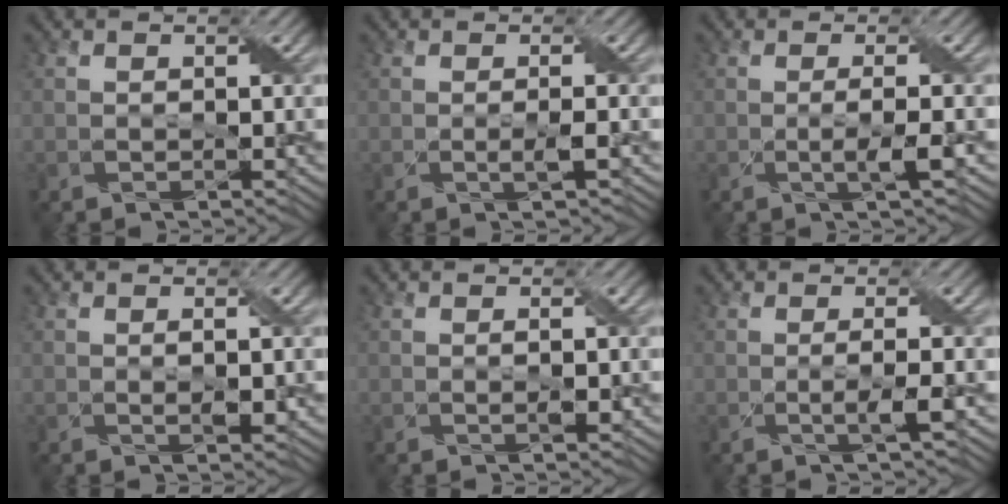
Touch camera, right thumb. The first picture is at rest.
{"total": 1.4, "force": [-0.2, 0.0, 1.4], "torque": [-0.030, 0.002, -0.005]}
{"total": 2.6, "force": [-0.4, 0.2, 2.5], "torque": [-0.047, 0.004, -0.012]}
{"total": 1.3, "force": [0.0, 0.5, 1.2], "torque": [-0.023, -0.001, 0.003]}
{"total": 1.0, "force": [0.0, 0.2, 1.0], "torque": [-0.018, 0.000, 0.001]}
{"total": 2.2, "force": [-0.3, 0.1, 2.2], "torque": [-0.043, 0.003, -0.010]}